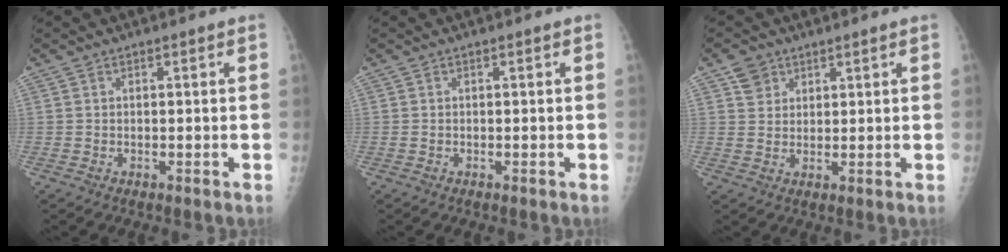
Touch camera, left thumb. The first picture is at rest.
{"total": 0.0}
{"total": 3.3, "force": [2.3, 2.4, 0.5], "torque": [0.009, -0.010, 0.042]}